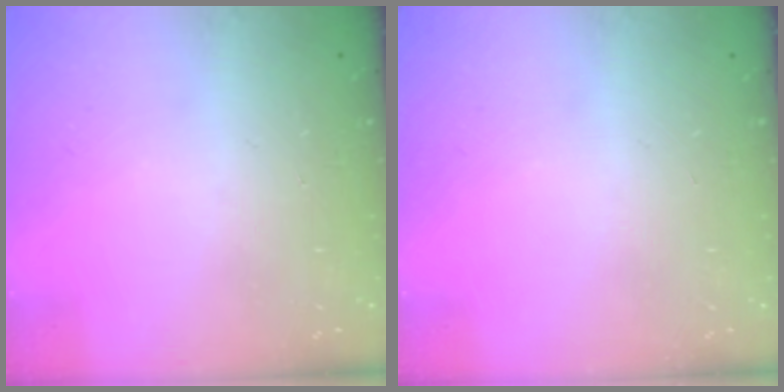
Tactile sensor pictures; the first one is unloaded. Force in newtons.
{"total": 0.0}